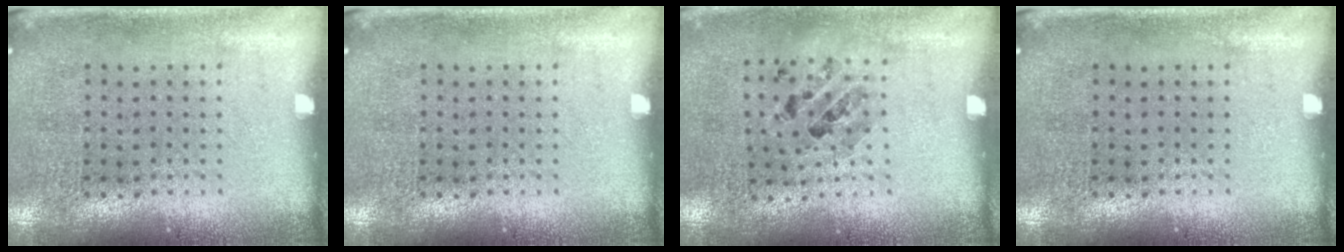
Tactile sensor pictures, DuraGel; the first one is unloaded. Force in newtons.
{"total": 0.0}
{"total": 0.9, "press": 0.8, "slide": 0.4}
{"total": 0.0}